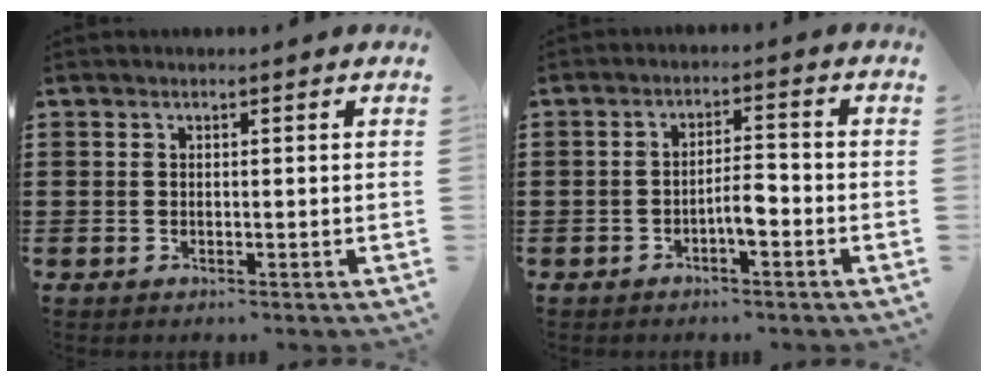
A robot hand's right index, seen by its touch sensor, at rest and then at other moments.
{"total": 3.9, "force": [-1.7, 1.0, 3.3], "torque": [-0.065, 0.003, -0.035]}